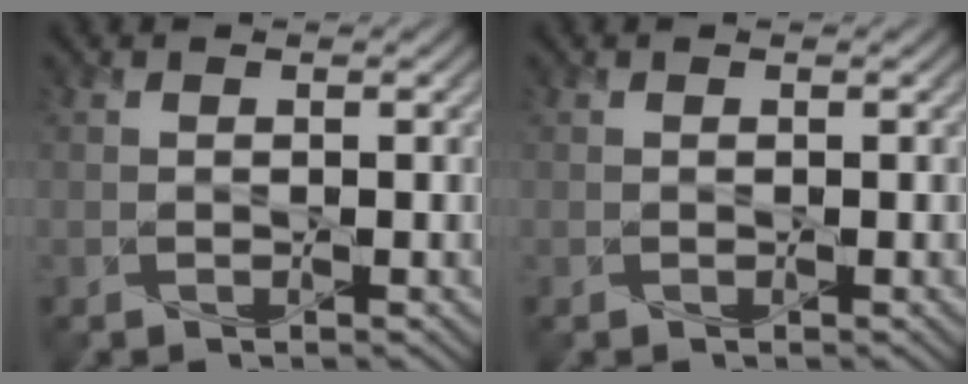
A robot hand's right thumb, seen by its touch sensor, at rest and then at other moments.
{"total": 0.0}